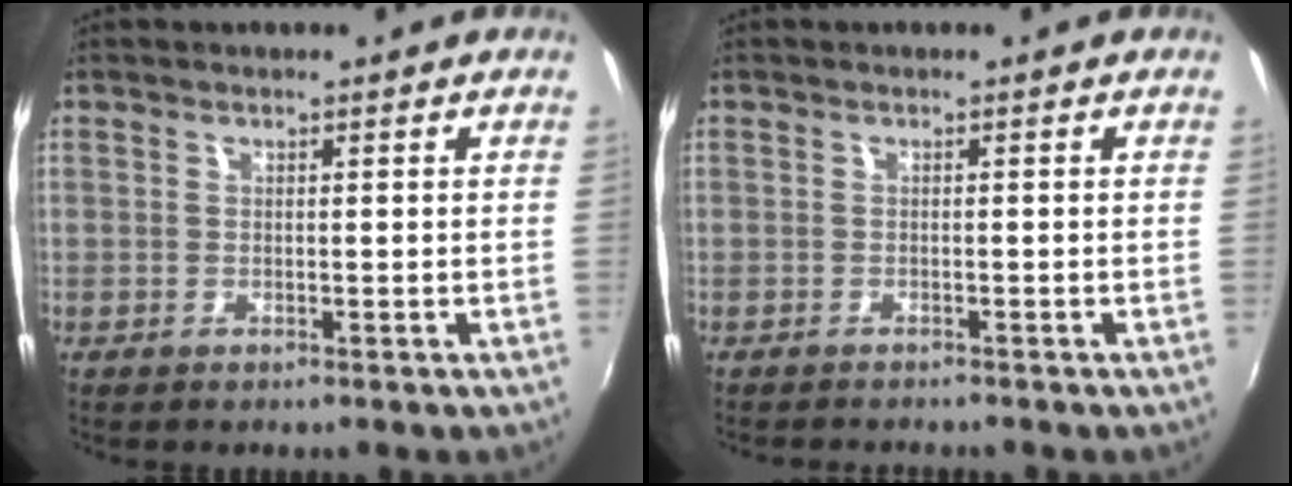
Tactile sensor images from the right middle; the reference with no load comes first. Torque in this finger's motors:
{"motor_torque": [0.02, -0.06, -0.02, 0.00]}